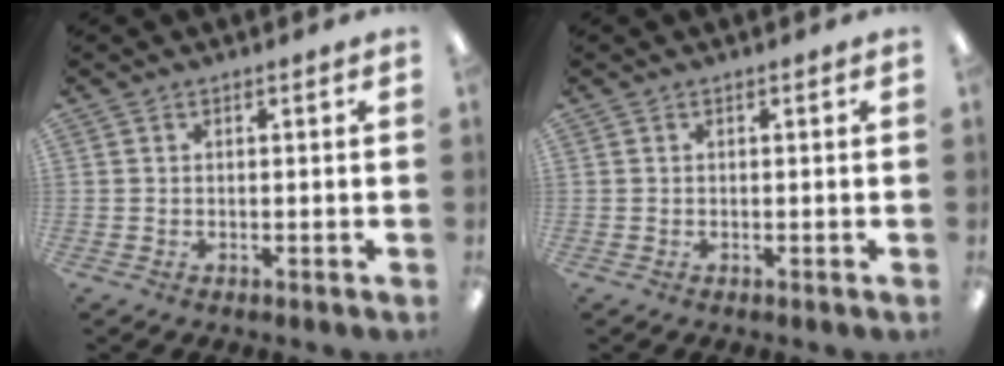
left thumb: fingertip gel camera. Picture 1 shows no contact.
{"total": 0.0}